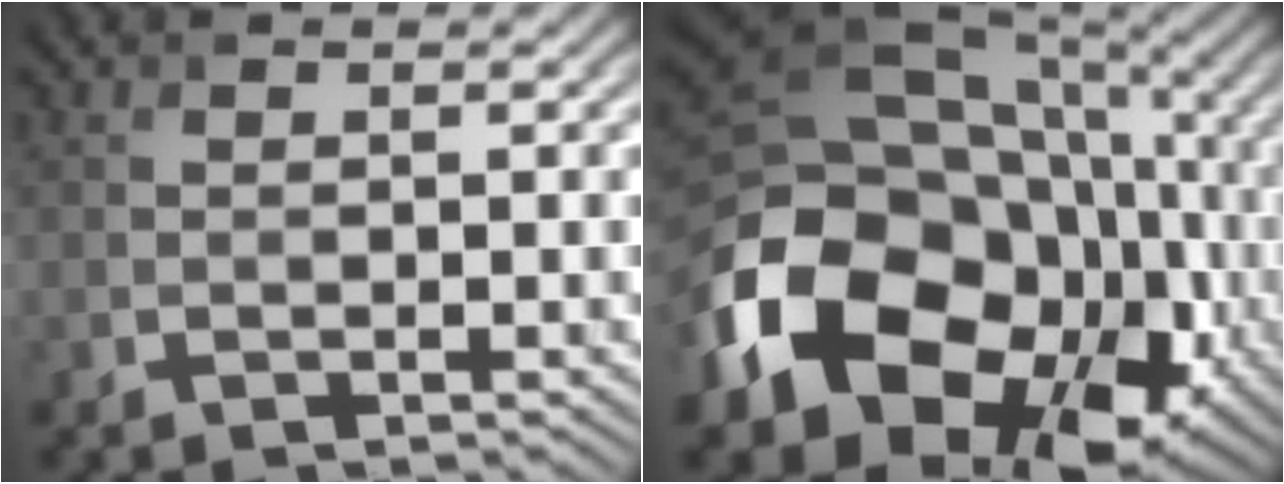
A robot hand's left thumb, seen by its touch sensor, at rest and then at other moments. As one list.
[{"total": 20.9, "force": [-6.1, 15.5, 12.6], "torque": [-0.289, -0.045, -0.090]}]